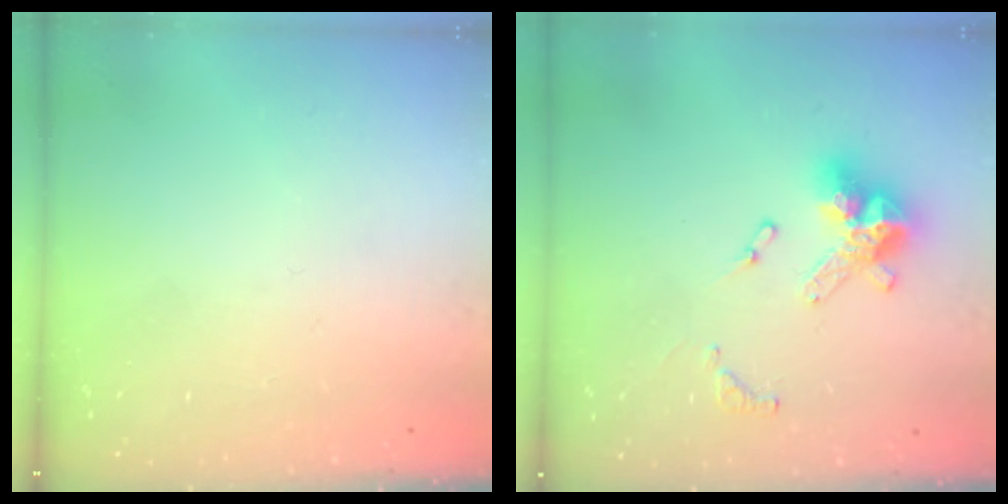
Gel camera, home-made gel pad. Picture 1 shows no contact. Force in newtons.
{"total": 13.1, "press": 13.0, "slide": 1.4}